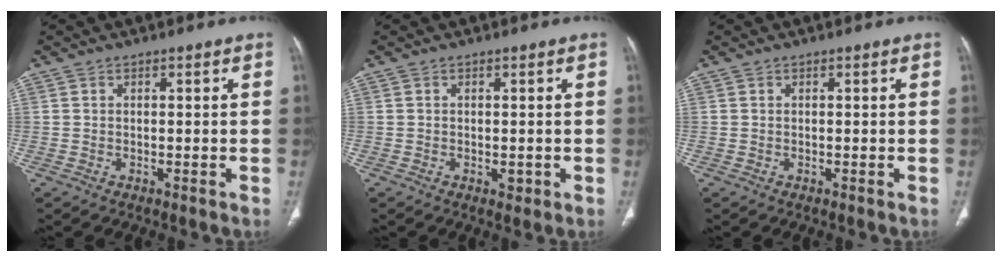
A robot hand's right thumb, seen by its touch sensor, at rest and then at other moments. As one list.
[{"total": 1.2, "force": [-0.2, 0.8, 0.9], "torque": [-0.009, -0.003, -0.002]}, {"total": 0.0}]